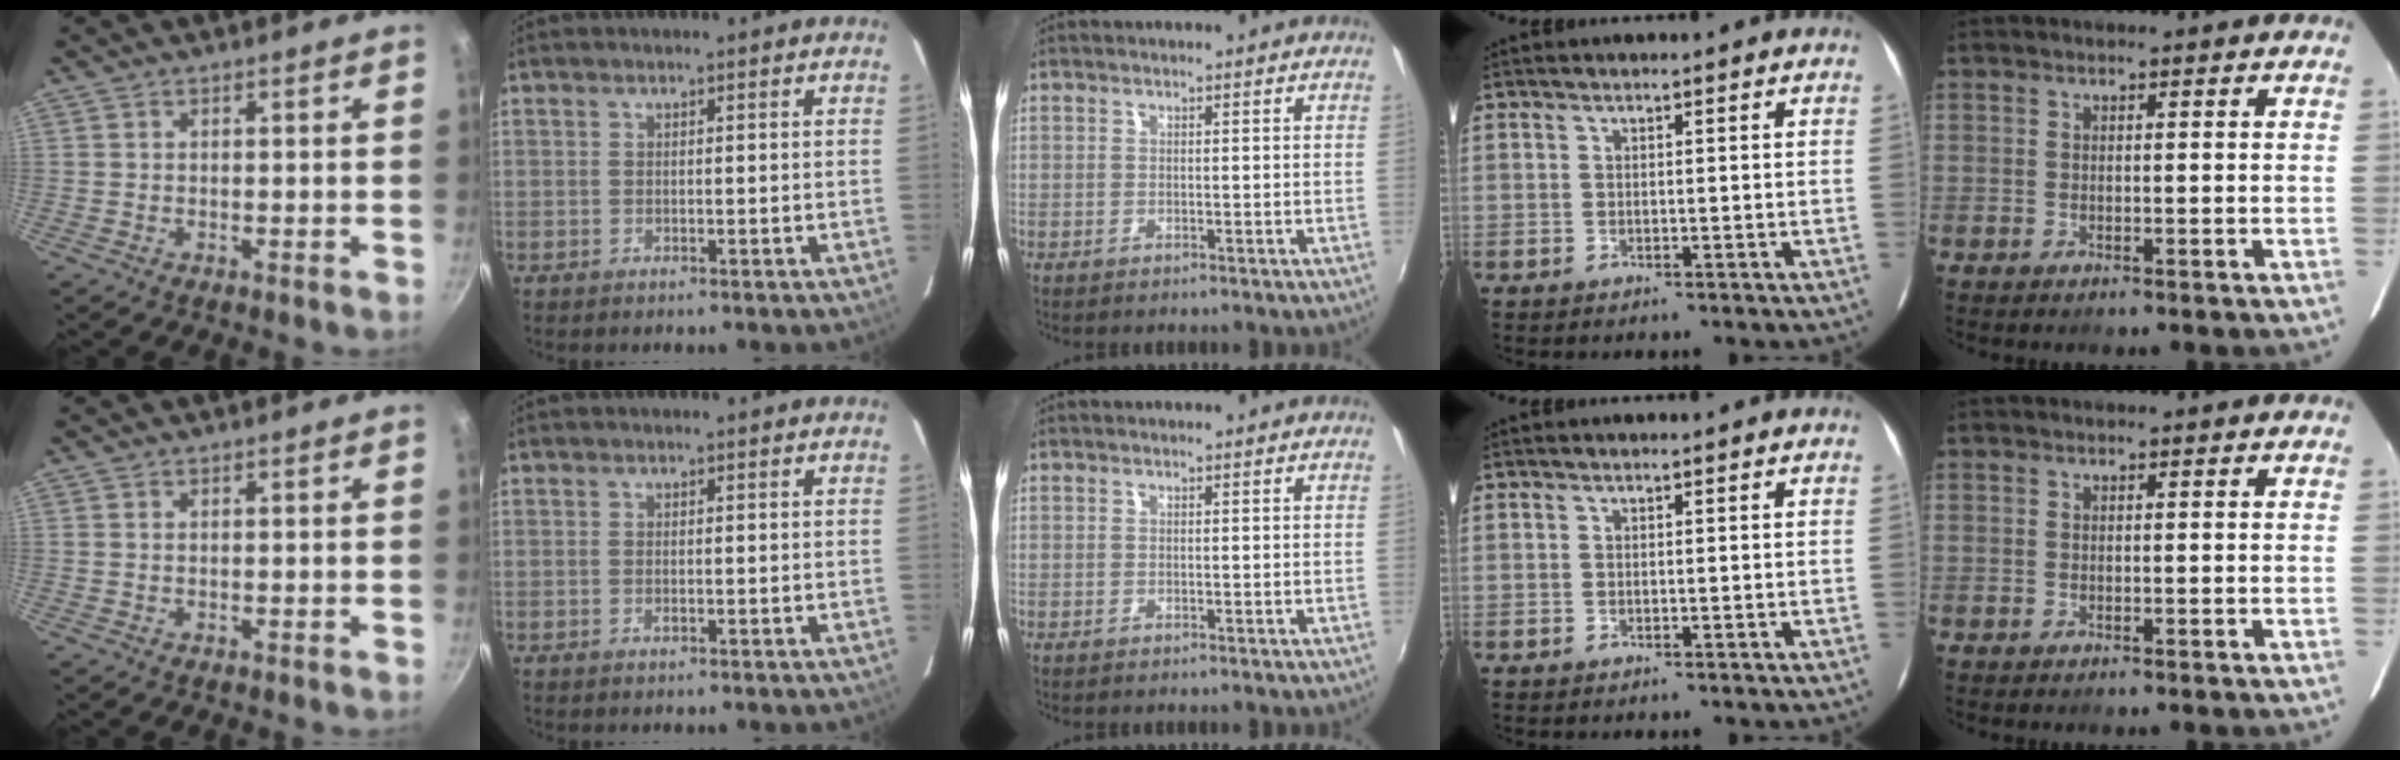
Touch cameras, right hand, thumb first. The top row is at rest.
{"index": {"total": 0.8, "force": [-0.2, 0.3, 0.6], "torque": [-0.013, 0.000, -0.004]}}